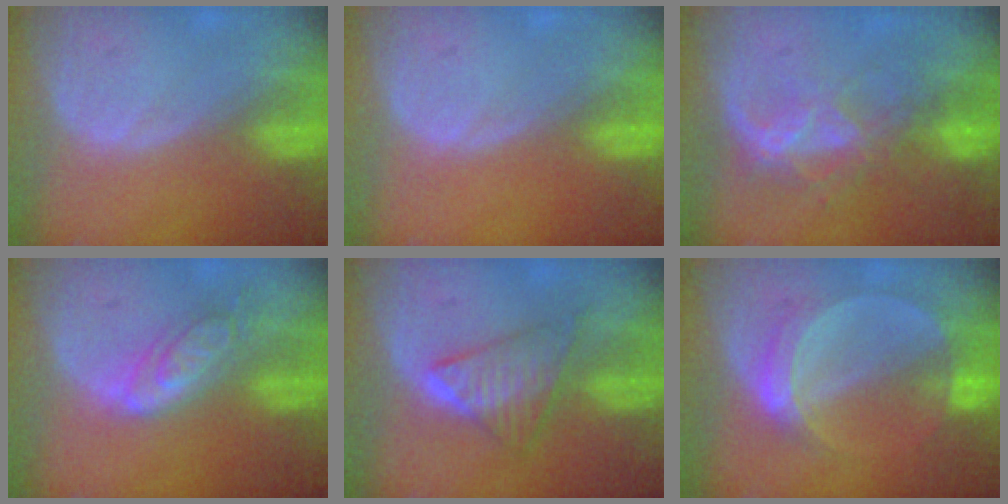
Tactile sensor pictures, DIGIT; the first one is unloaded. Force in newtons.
{"total": 0.0}
{"total": 6.5, "press": 5.9, "slide": 2.7}
{"total": 6.2, "press": 5.5, "slide": 2.8}
{"total": 5.9, "press": 5.8, "slide": 0.8}
{"total": 5.8, "press": 5.3, "slide": 2.3}